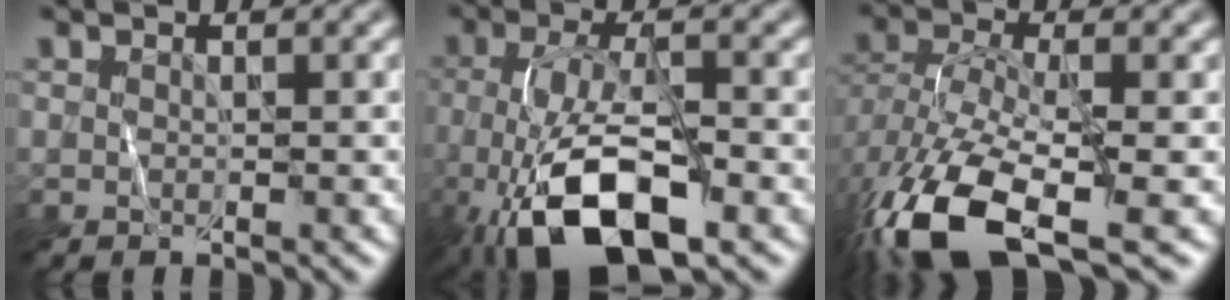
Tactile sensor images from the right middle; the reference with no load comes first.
{"total": 9.9, "force": [-4.6, 3.7, 8.0], "torque": [-0.163, -0.002, -0.086]}
{"total": 13.1, "force": [-6.5, 5.8, 9.8], "torque": [-0.222, -0.029, -0.118]}